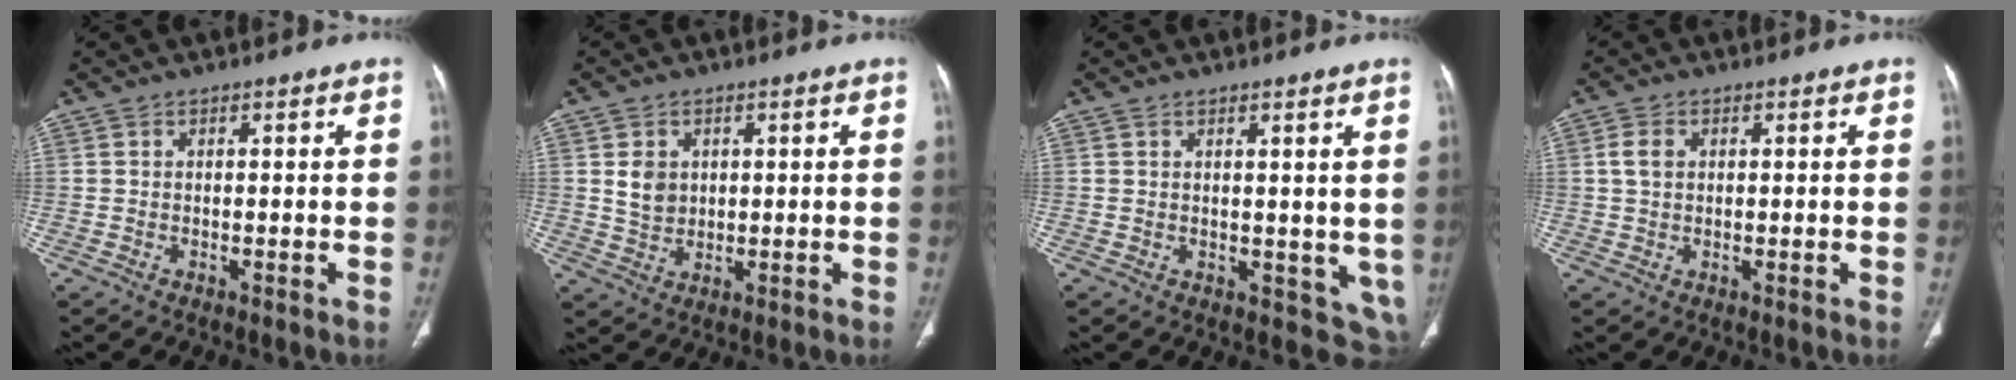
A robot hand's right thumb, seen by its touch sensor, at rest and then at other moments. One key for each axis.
{"total": 4.6, "fx": 1.1, "fy": 3.8, "fz": 2.4, "tx": -0.025, "ty": -0.008, "tz": 0.027}
{"total": 5.1, "fx": 1.6, "fy": 3.2, "fz": 3.7, "tx": -0.030, "ty": -0.019, "tz": 0.033}
{"total": 2.9, "fx": 0.7, "fy": 2.0, "fz": 1.9, "tx": -0.041, "ty": 0.005, "tz": 0.013}